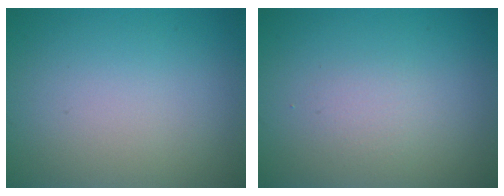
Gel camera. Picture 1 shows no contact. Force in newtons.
{"total": 1.3, "press": 1.3, "slide": 0.0}